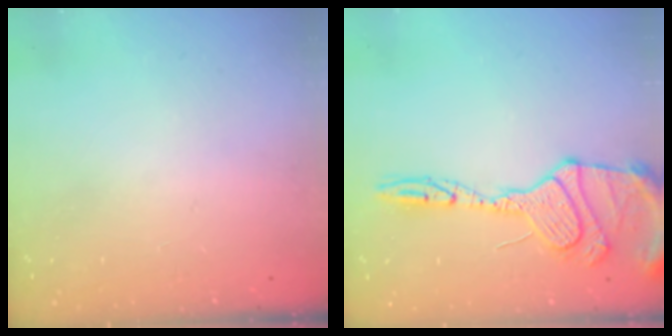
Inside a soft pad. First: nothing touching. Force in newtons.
{"total": 17.2, "press": 17.2, "slide": 1.7}